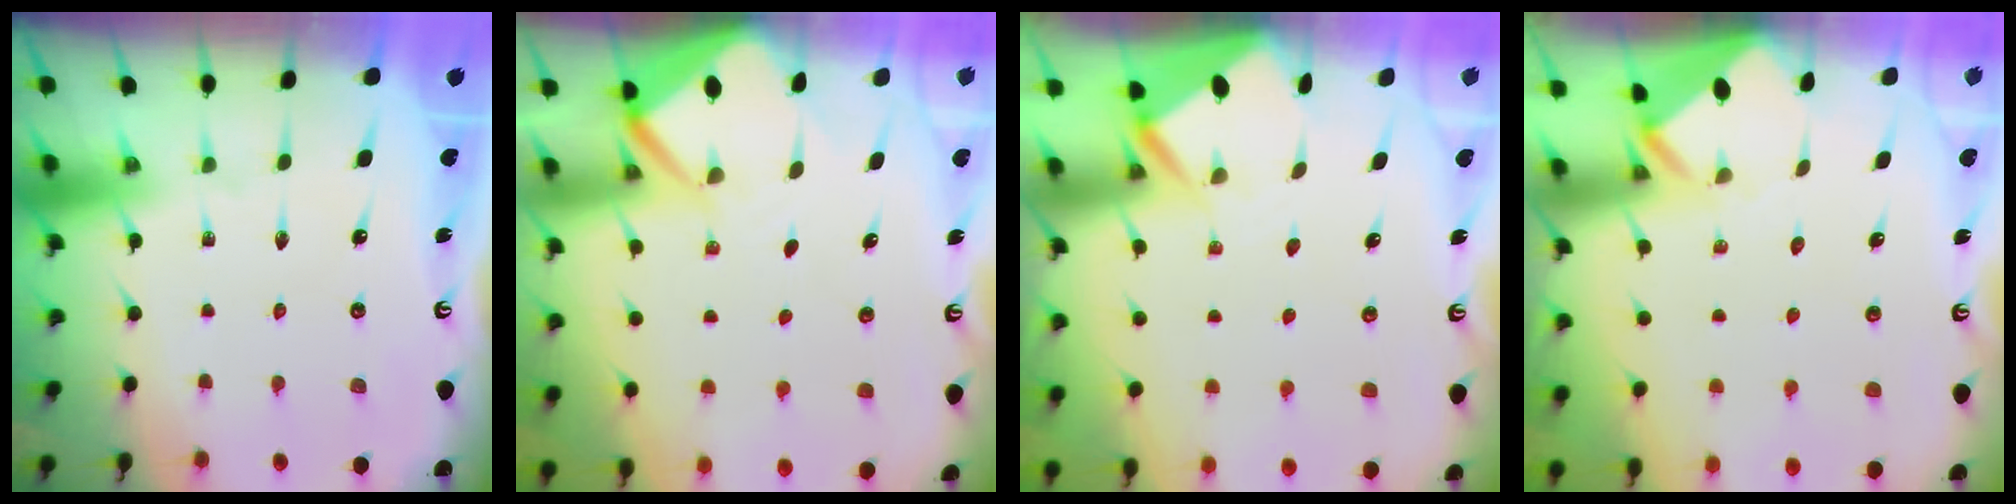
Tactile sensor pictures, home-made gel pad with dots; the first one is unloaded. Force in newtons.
{"total": 5.5, "press": 5.4, "slide": 0.6}
{"total": 3.7, "press": 3.7, "slide": 0.4}
{"total": 3.6, "press": 3.6, "slide": 0.3}